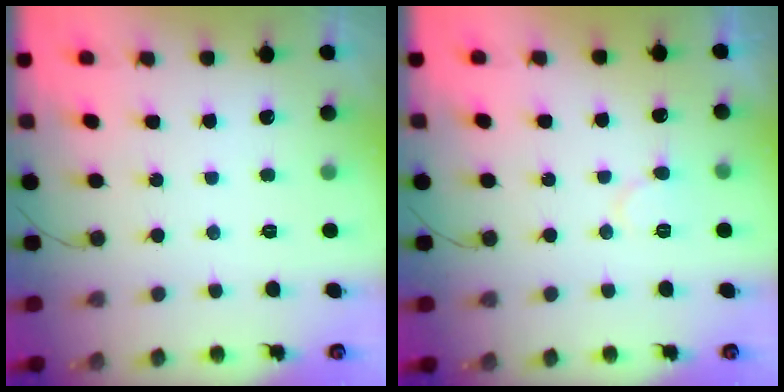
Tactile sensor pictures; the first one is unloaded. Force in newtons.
{"total": 7.2, "press": 7.1, "slide": 0.7}